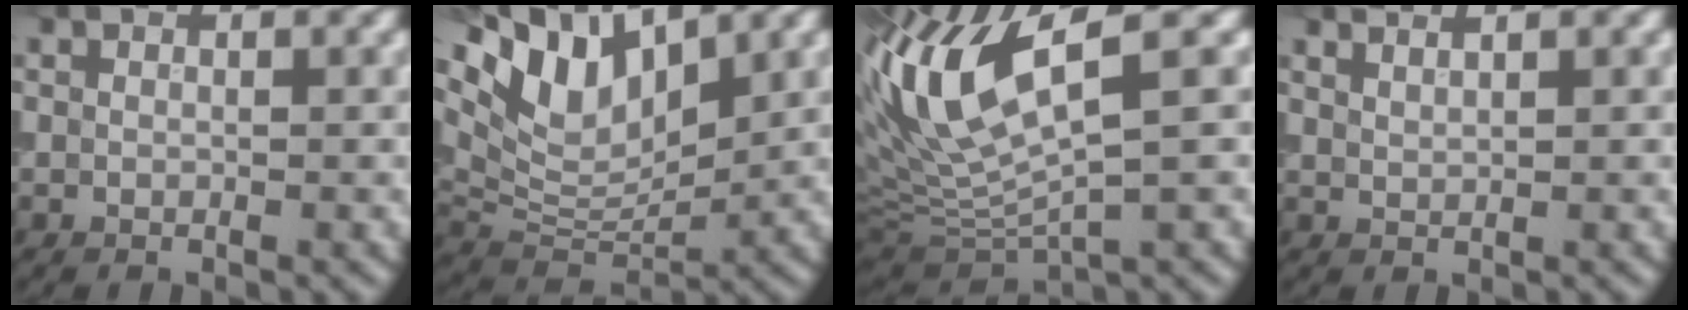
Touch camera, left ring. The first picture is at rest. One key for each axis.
{"total": 8.0, "fx": 5.1, "fy": 3.7, "fz": 5.0, "tx": -0.096, "ty": 0.006, "tz": 0.095}
{"total": 10.3, "fx": 3.2, "fy": 3.3, "fz": 9.2, "tx": -0.202, "ty": 0.004, "tz": 0.064}
{"total": 1.9, "fx": 1.6, "fy": 0.5, "fz": 0.8, "tx": -0.001, "ty": 0.001, "tz": 0.017}